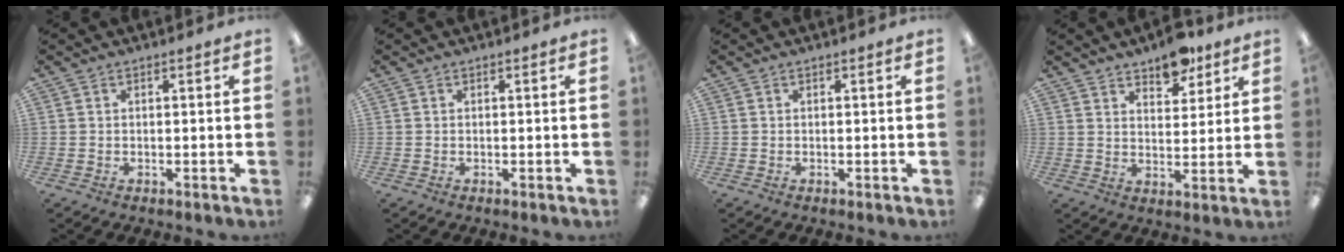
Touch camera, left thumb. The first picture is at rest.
{"total": 0.0}
{"total": 0.0}
{"total": 7.9, "force": [6.4, 3.4, 3.1], "torque": [-0.028, -0.038, 0.111]}